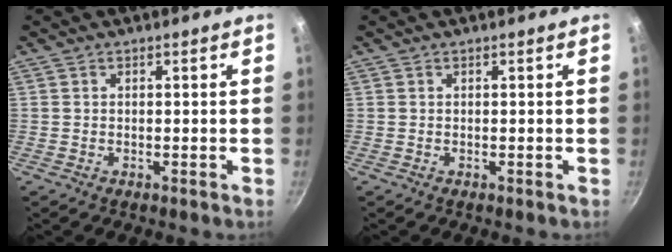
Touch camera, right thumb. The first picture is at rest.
{"total": 0.0}